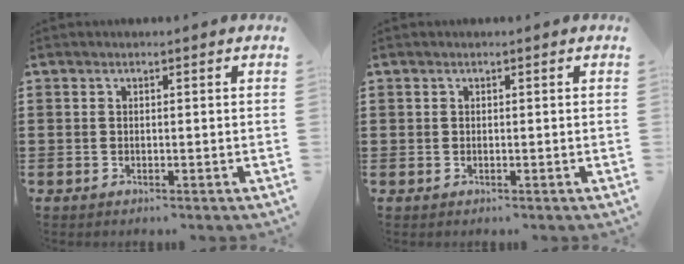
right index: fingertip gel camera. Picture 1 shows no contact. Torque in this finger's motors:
{"motor_torque": [-0.51, 0.47, -0.02, 0.00]}